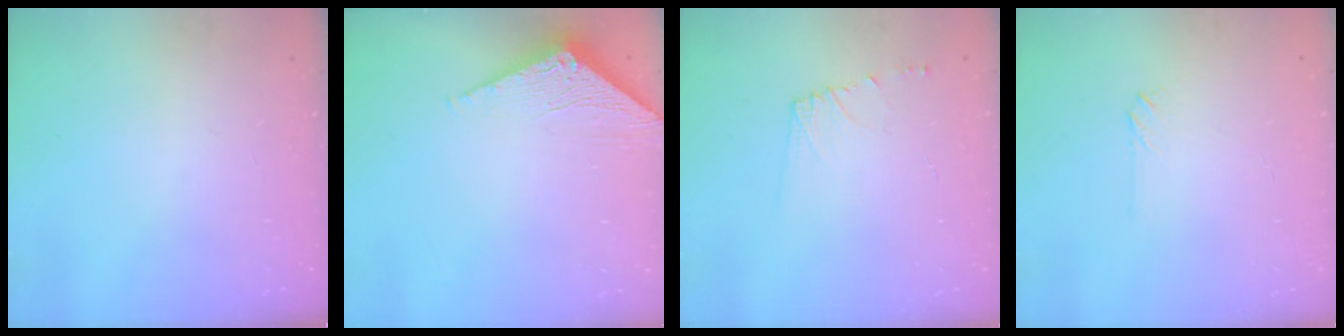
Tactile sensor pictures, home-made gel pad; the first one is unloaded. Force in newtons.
{"total": 3.1, "press": 3.1, "slide": 0.2}
{"total": 5.8, "press": 5.8, "slide": 0.6}
{"total": 2.0, "press": 2.0, "slide": 0.3}